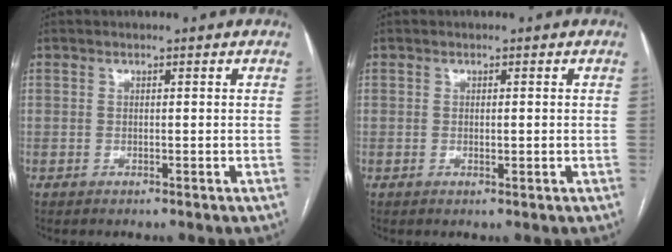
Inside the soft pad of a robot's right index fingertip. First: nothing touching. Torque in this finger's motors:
{"motor_torque": [-0.12, -0.13, -0.05, 0.00]}